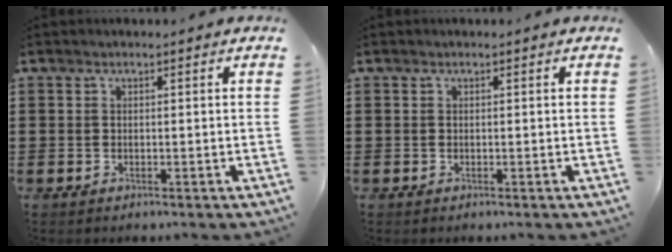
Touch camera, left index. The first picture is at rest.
{"total": 0.0}